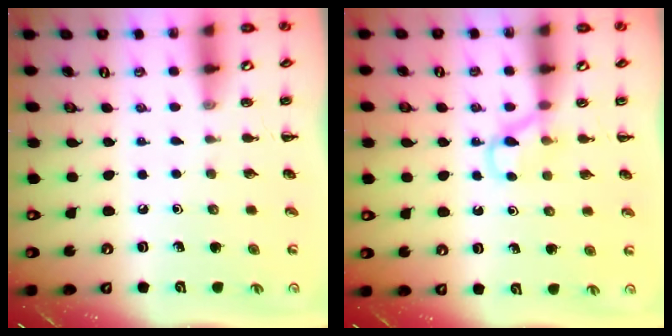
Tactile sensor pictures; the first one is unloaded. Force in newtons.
{"total": 3.8, "press": 3.6, "slide": 1.3}